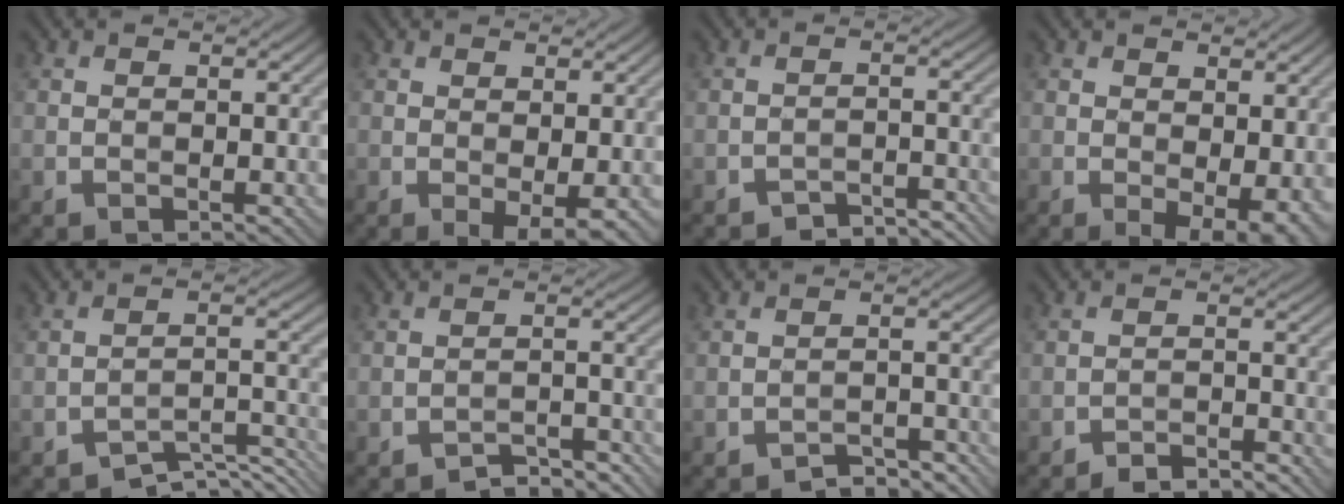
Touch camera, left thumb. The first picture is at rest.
{"total": 3.0, "force": [-0.2, 1.0, 2.8], "torque": [-0.049, -0.008, 0.001]}
{"total": 3.0, "force": [-2.9, 0.5, 0.7], "torque": [-0.005, 0.010, -0.047]}
{"total": 5.1, "force": [-0.2, 2.4, 4.5], "torque": [-0.063, -0.011, 0.008]}
{"total": 4.9, "force": [-4.2, 1.1, 2.2], "torque": [-0.032, 0.003, -0.065]}
{"total": 3.6, "force": [-3.3, 0.7, 1.1], "torque": [-0.014, 0.009, -0.051]}
{"total": 3.5, "force": [-3.2, 0.7, 1.2], "torque": [-0.015, 0.009, -0.049]}
{"total": 3.1, "force": [-2.9, 0.4, 1.1], "torque": [-0.014, 0.008, -0.049]}